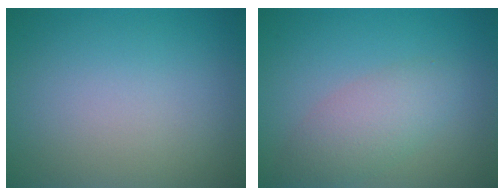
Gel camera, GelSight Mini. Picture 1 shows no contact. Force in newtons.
{"total": 3.3, "press": 3.3, "slide": 0.2}